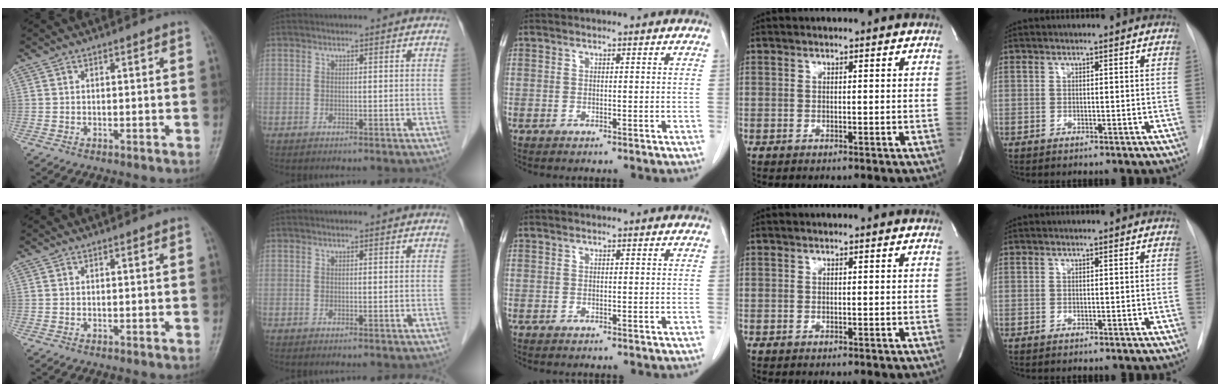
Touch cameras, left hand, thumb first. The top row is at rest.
{}